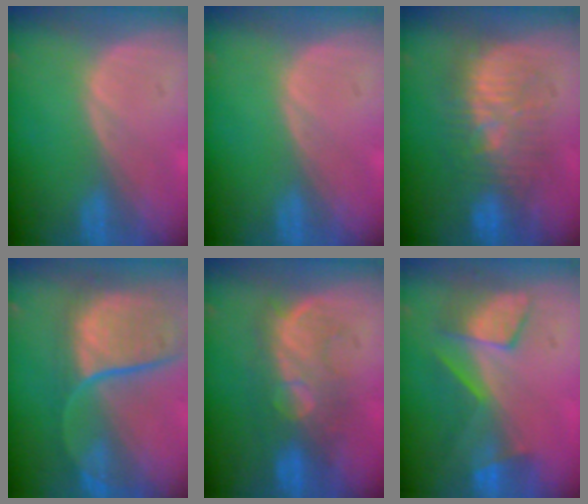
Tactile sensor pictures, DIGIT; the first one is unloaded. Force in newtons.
{"total": 0.0}
{"total": 9.3, "press": 9.1, "slide": 1.6}
{"total": 11.7, "press": 9.8, "slide": 6.4}
{"total": 8.4, "press": 8.0, "slide": 2.5}
{"total": 8.0, "press": 7.2, "slide": 3.5}